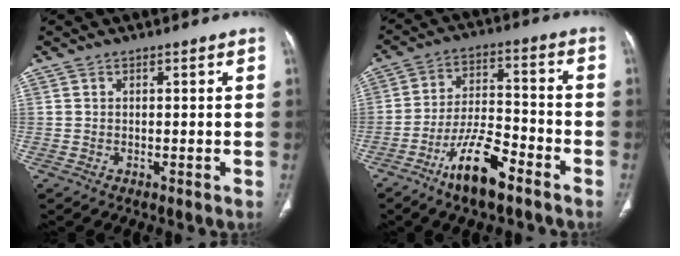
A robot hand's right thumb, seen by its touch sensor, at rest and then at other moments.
{"total": 11.6, "force": [-7.4, 3.7, 8.2], "torque": [-0.146, 0.050, -0.135]}